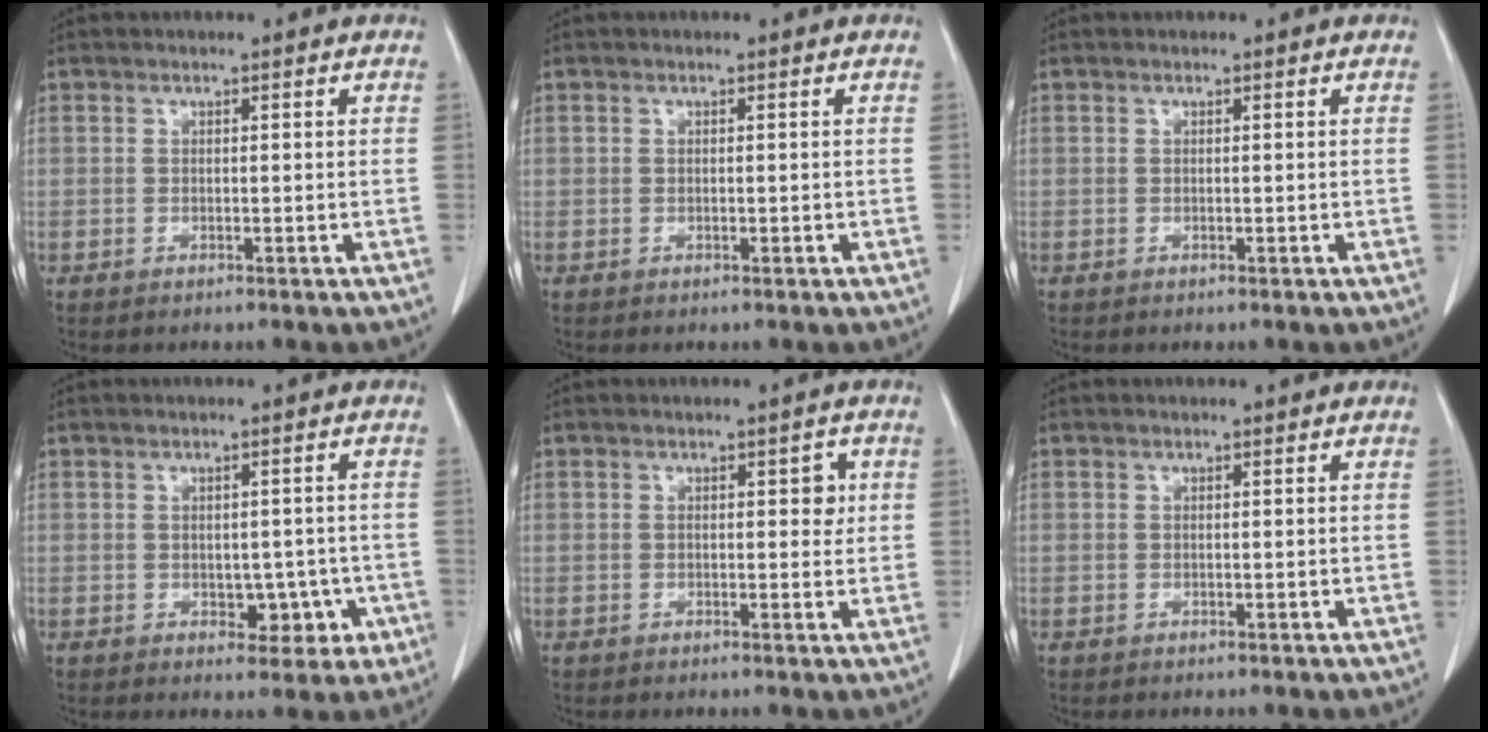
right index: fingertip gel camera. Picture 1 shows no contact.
{"total": 0.0}
{"total": 0.0}
{"total": 4.6, "force": [-1.3, 3.3, 2.9], "torque": [-0.019, 0.012, -0.006]}
{"total": 2.4, "force": [0.5, 1.3, 1.9], "torque": [-0.021, 0.010, 0.006]}
{"total": 0.0}